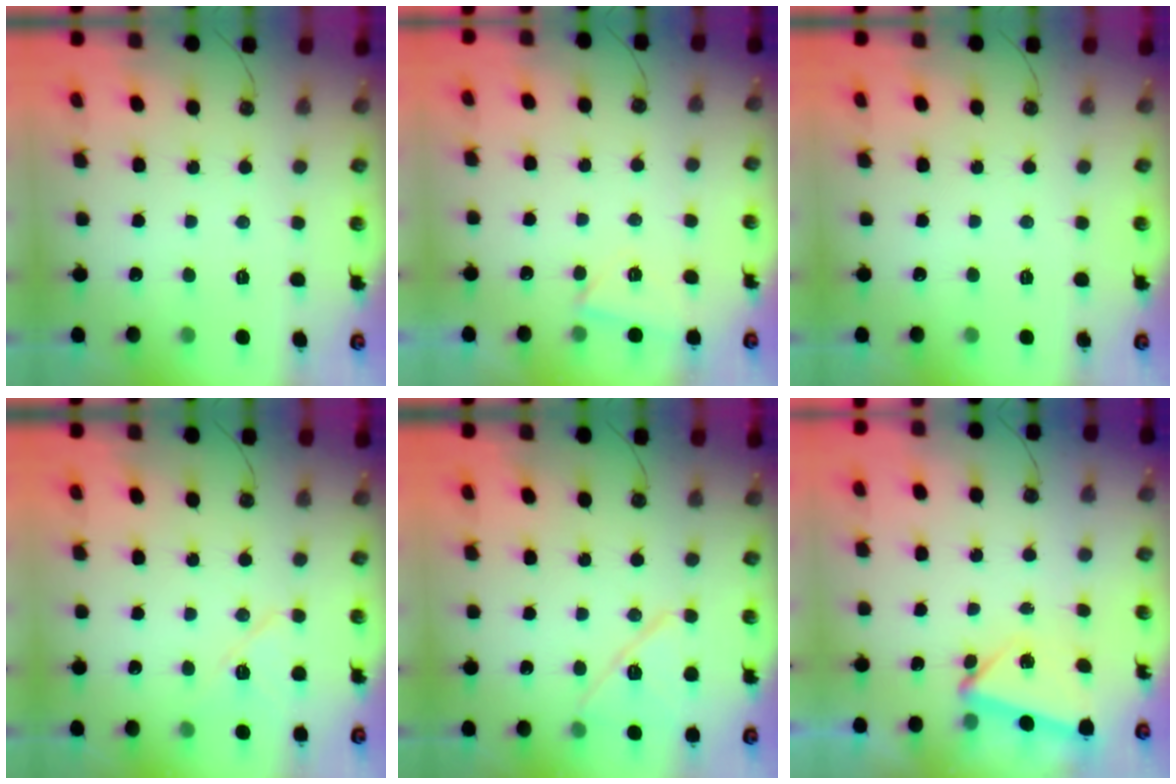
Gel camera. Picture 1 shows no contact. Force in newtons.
{"total": 3.2, "press": 3.0, "slide": 1.1}
{"total": 0.0}
{"total": 9.0, "press": 8.9, "slide": 1.5}
{"total": 12.6, "press": 12.6, "slide": 0.8}
{"total": 3.5, "press": 3.1, "slide": 1.7}